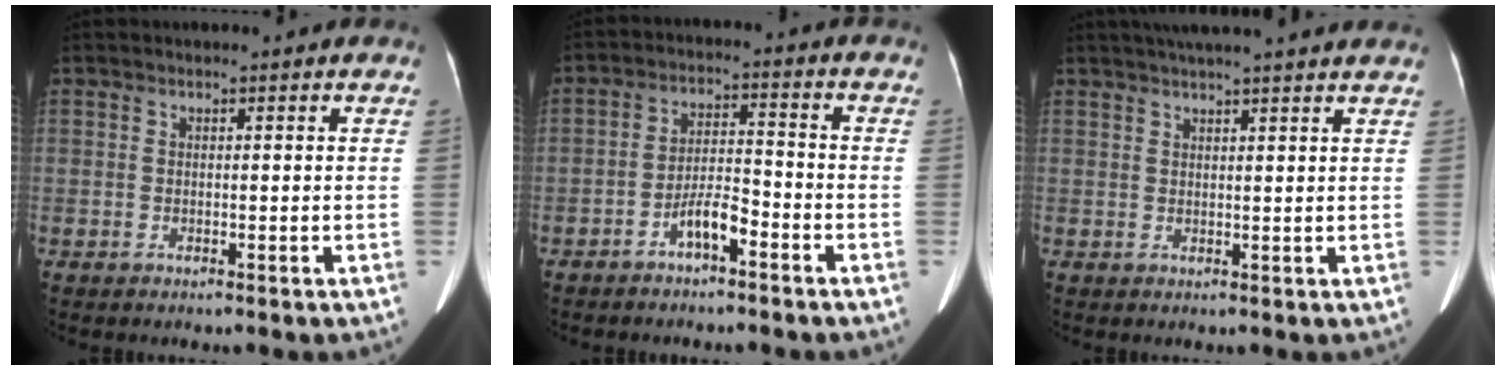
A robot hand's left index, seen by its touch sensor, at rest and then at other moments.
{"total": 5.0, "force": [-3.3, 1.1, 3.6], "torque": [-0.074, 0.014, -0.058]}
{"total": 12.5, "force": [10.9, 0.1, 6.1], "torque": [-0.098, 0.037, 0.136]}